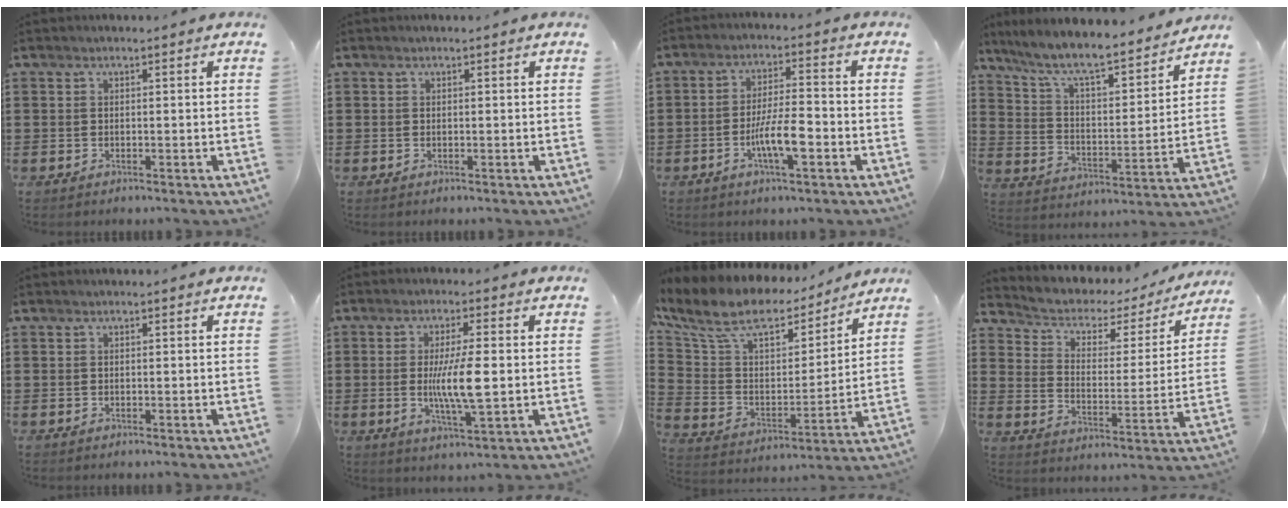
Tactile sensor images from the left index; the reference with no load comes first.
{"total": 0.0}
{"total": 7.2, "force": [-2.5, 1.8, 6.5], "torque": [-0.127, -0.002, -0.047]}
{"total": 7.9, "force": [7.0, 0.6, 3.6], "torque": [-0.100, -0.050, 0.114]}
{"total": 0.0}
{"total": 7.9, "force": [-0.2, 1.6, 7.7], "torque": [-0.143, -0.008, -0.011]}
{"total": 11.0, "force": [8.5, 4.5, 5.3], "torque": [-0.144, -0.043, 0.146]}
{"total": 3.4, "force": [2.3, 2.3, 0.9], "torque": [-0.039, -0.021, 0.028]}